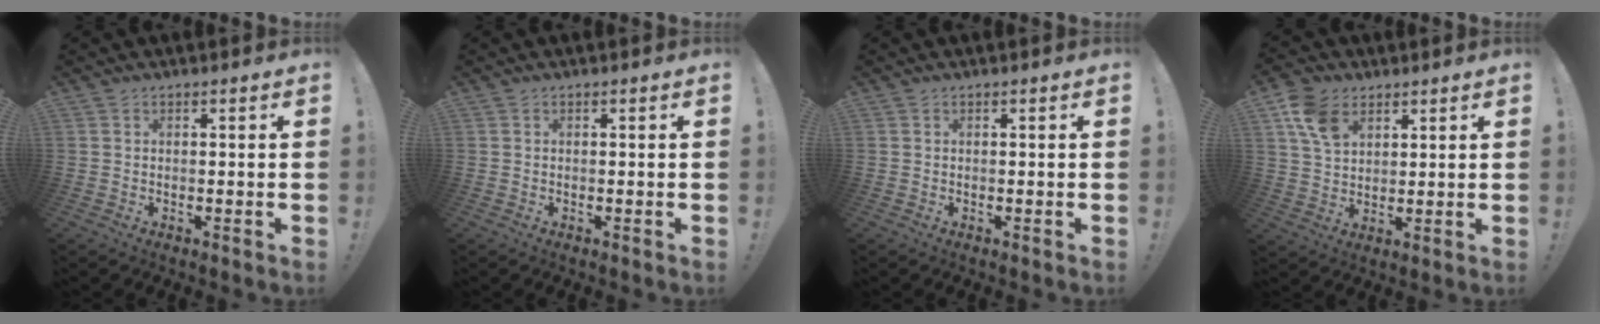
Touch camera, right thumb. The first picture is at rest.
{"total": 0.0}
{"total": 0.0}
{"total": 10.5, "force": [5.4, 6.8, 5.8], "torque": [-0.098, -0.013, 0.107]}